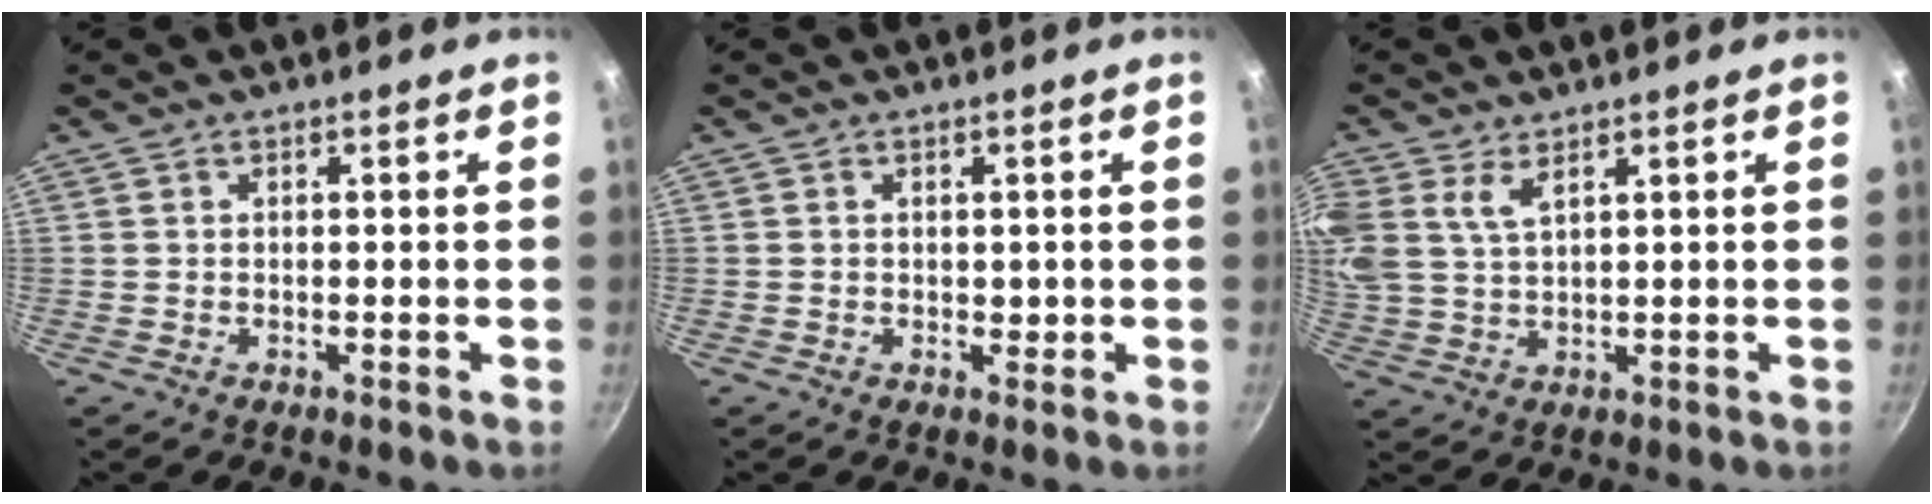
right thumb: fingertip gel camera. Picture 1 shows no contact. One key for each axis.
{"total": 1.1, "fx": 0.1, "fy": 0.9, "fz": 0.6, "tx": -0.003, "ty": 0.000, "tz": 0.002}
{"total": 9.9, "fx": 5.1, "fy": 5.7, "fz": 6.3, "tx": -0.148, "ty": 0.005, "tz": 0.108}